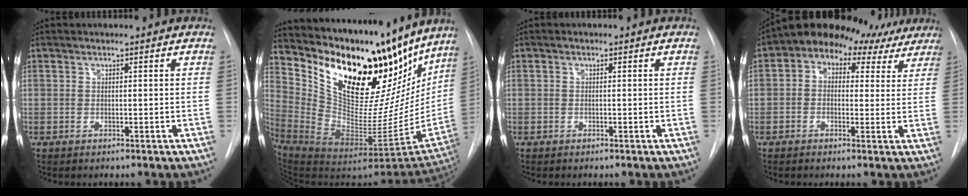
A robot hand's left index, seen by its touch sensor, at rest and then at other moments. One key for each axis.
{"total": 27.8, "fx": 21.7, "fy": 11.3, "fz": 13.3, "tx": -0.244, "ty": -0.013, "tz": 0.326}
{"total": 0.0}
{"total": 12.6, "fx": 8.6, "fy": 7.7, "fz": 5.2, "tx": -0.060, "ty": 0.049, "tz": 0.102}